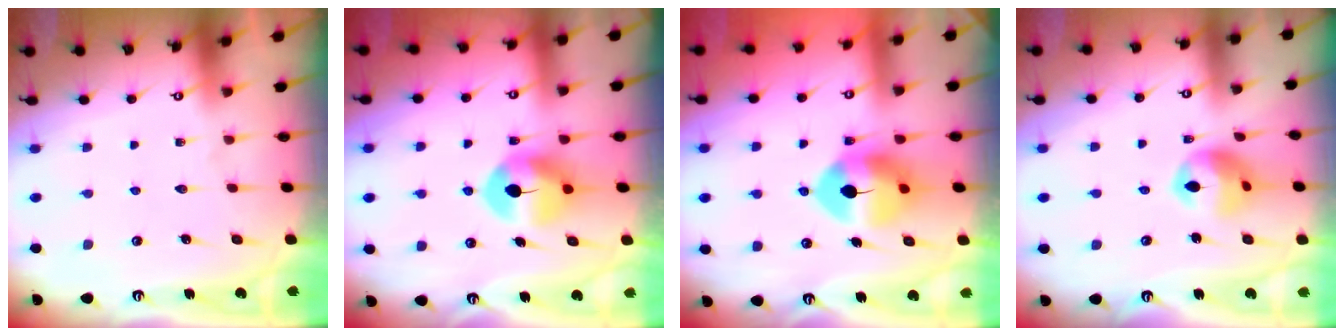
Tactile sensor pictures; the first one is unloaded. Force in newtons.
{"total": 7.9, "press": 7.8, "slide": 1.1}
{"total": 9.8, "press": 9.7, "slide": 1.5}
{"total": 11.2, "press": 11.2, "slide": 0.8}